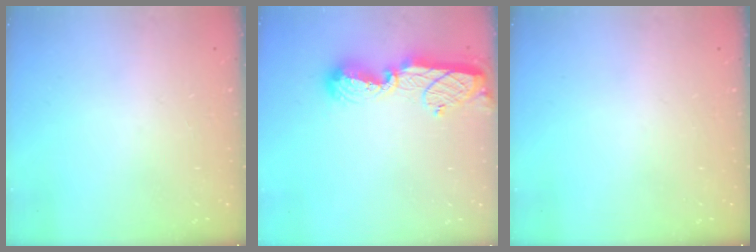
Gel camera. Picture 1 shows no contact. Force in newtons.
{"total": 13.8, "press": 13.8, "slide": 1.5}
{"total": 0.0}